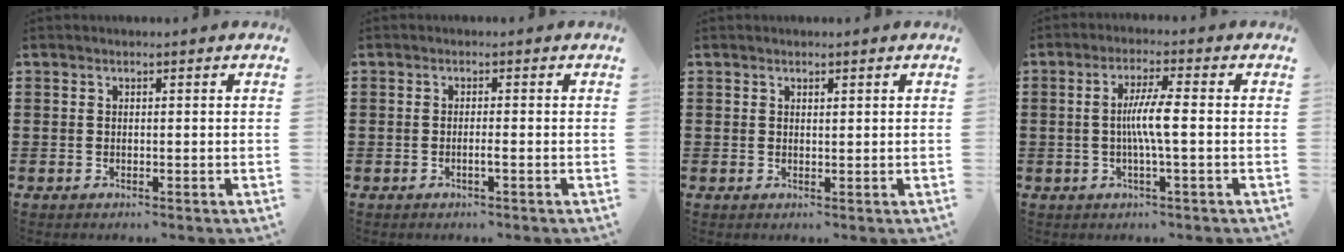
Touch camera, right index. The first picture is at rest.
{"total": 1.3, "force": [-0.6, -0.1, 1.1], "torque": [-0.020, -0.004, -0.010]}
{"total": 0.7, "force": [0.5, 0.3, 0.4], "torque": [-0.008, 0.002, 0.009]}
{"total": 5.3, "force": [-0.4, 0.2, 5.3], "torque": [-0.101, -0.006, -0.013]}